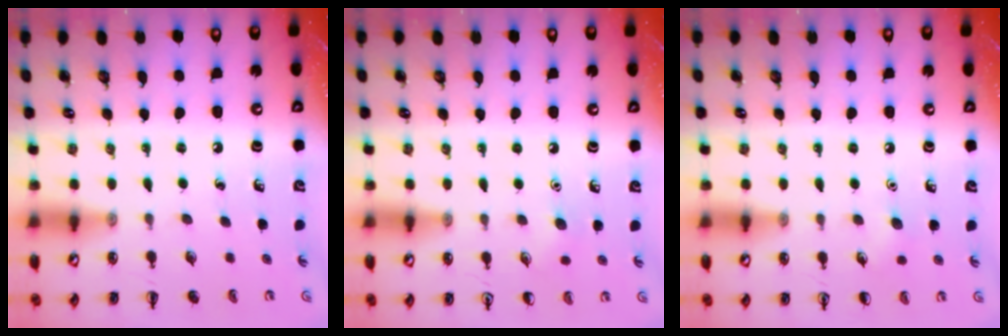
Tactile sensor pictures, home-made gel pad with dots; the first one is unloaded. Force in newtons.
{"total": 3.7, "press": 3.5, "slide": 1.1}
{"total": 4.1, "press": 3.9, "slide": 1.3}